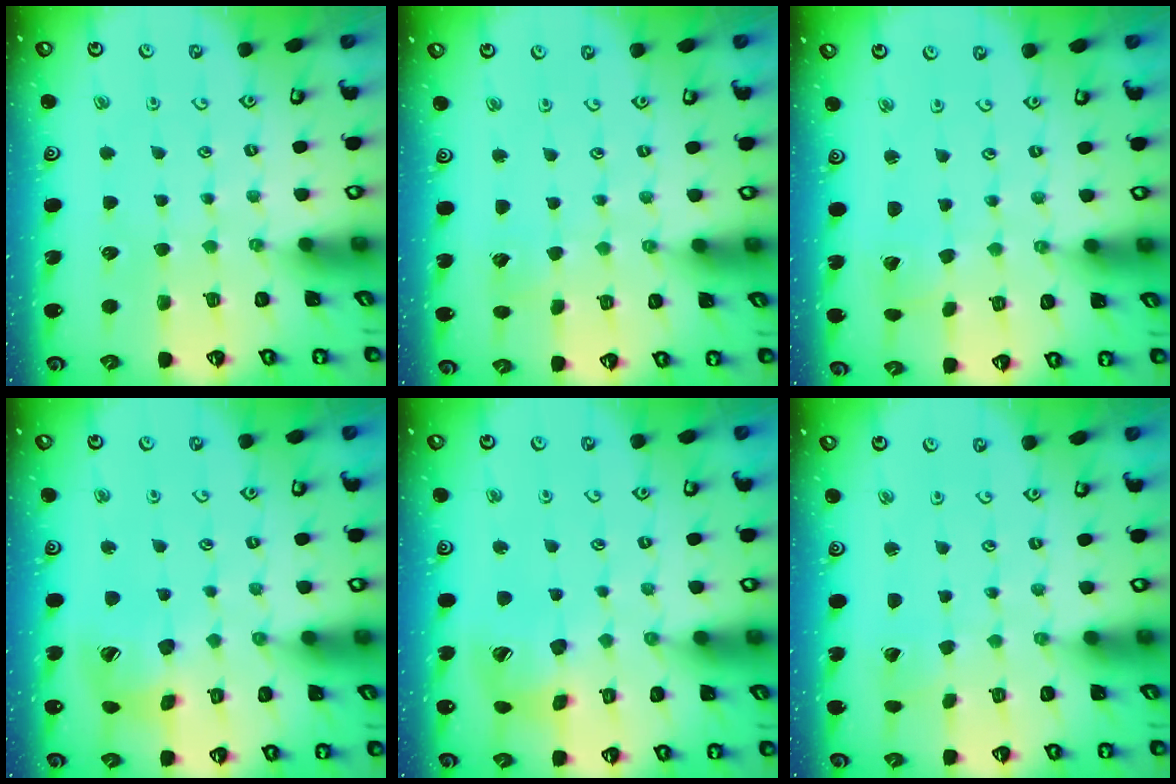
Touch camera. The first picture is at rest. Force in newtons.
{"total": 2.8, "press": 2.8, "slide": 0.3}
{"total": 1.7, "press": 1.7, "slide": 0.1}
{"total": 14.6, "press": 14.4, "slide": 2.0}
{"total": 14.6, "press": 14.4, "slide": 2.0}
{"total": 1.0, "press": 1.0, "slide": 0.1}